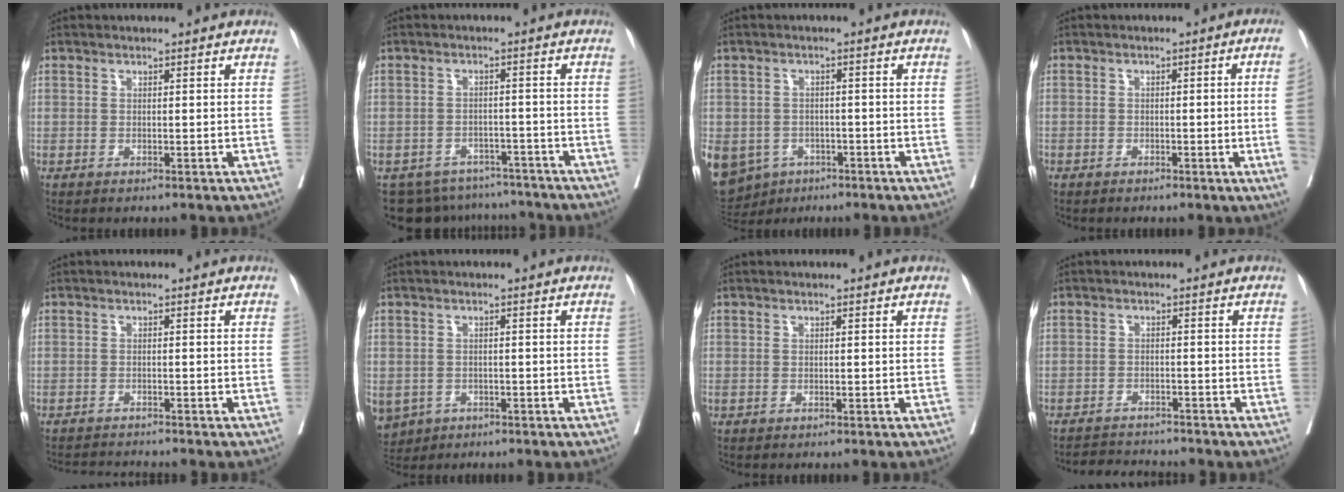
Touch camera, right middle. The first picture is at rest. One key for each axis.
{"total": 9.9, "fx": -8.9, "fy": 4.3, "fz": 0.7, "tx": -0.003, "ty": 0.013, "tz": -0.112}
{"total": 14.3, "fx": -7.0, "fy": 11.4, "fz": 5.0, "tx": -0.151, "ty": -0.004, "tz": -0.092}
{"total": 5.5, "fx": -1.2, "fy": -0.9, "fz": 5.3, "tx": -0.058, "ty": 0.000, "tz": -0.019}
{"total": 3.2, "fx": -3.1, "fy": -0.6, "fz": 0.1, "tx": 0.000, "ty": -0.016, "tz": -0.052}
{"total": 8.0, "fx": -3.7, "fy": 6.5, "fz": 2.8, "tx": -0.079, "ty": -0.001, "tz": -0.051}
{"total": 0.0}
{"total": 5.2, "fx": -5.1, "fy": 0.4, "fz": 0.7, "tx": -0.009, "ty": -0.008, "tz": -0.081}